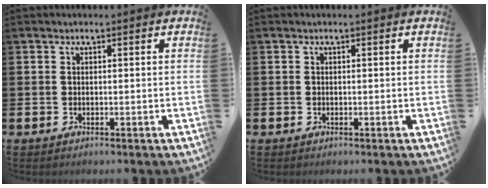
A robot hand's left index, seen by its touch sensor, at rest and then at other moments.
{"total": 0.0}